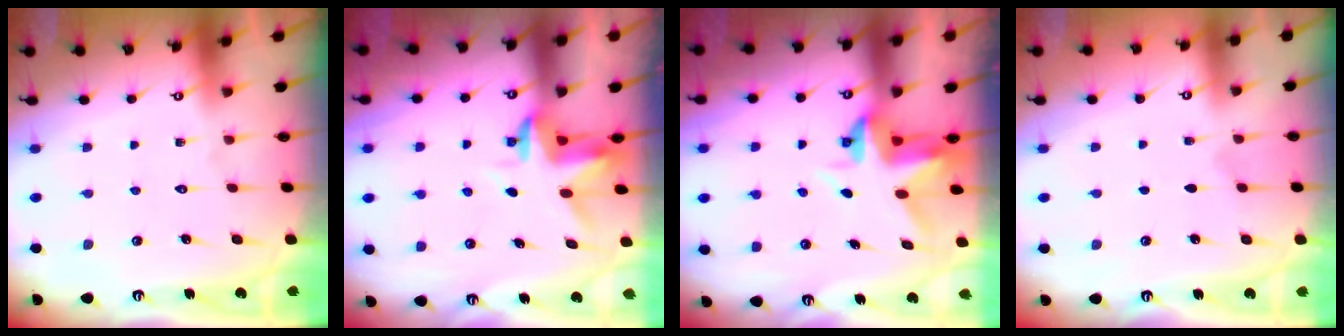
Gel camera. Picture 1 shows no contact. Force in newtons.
{"total": 3.3, "press": 3.3, "slide": 0.2}
{"total": 3.7, "press": 3.7, "slide": 0.3}
{"total": 2.7, "press": 2.3, "slide": 1.6}